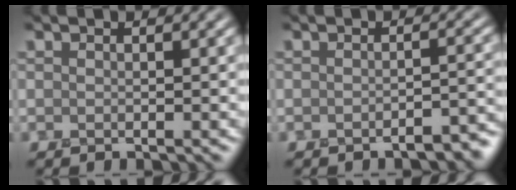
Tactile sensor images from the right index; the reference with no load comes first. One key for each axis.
{"total": 2.4, "fx": -2.0, "fy": 0.6, "fz": 1.2, "tx": -0.007, "ty": 0.003, "tz": -0.029}